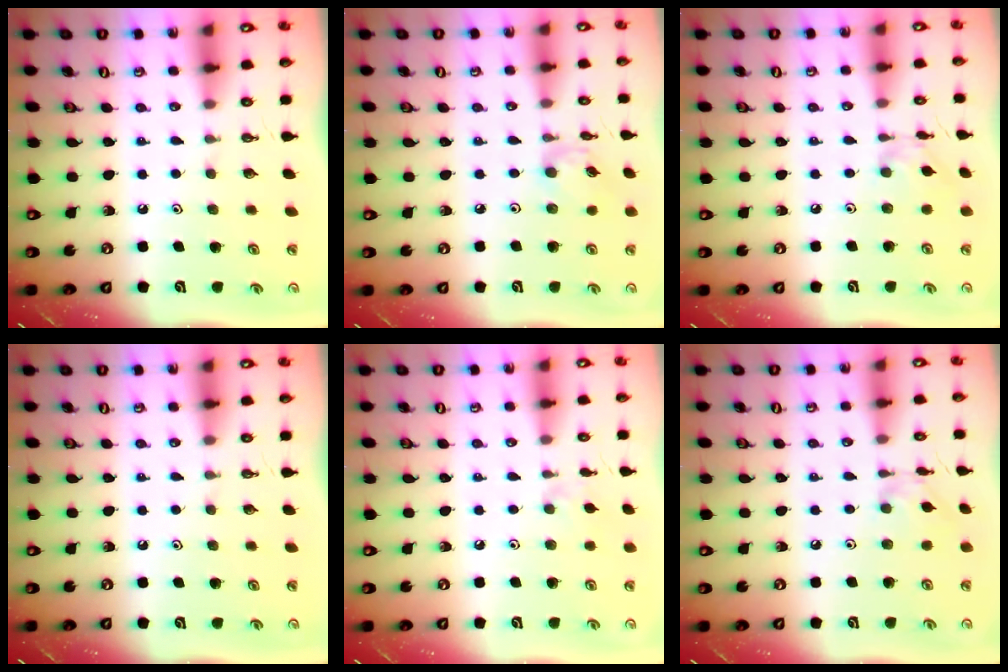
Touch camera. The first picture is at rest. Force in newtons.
{"total": 4.7, "press": 4.7, "slide": 0.3}
{"total": 2.4, "press": 2.4, "slide": 0.2}
{"total": 0.0}
{"total": 2.6, "press": 2.5, "slide": 0.5}
{"total": 2.4, "press": 2.4, "slide": 0.2}